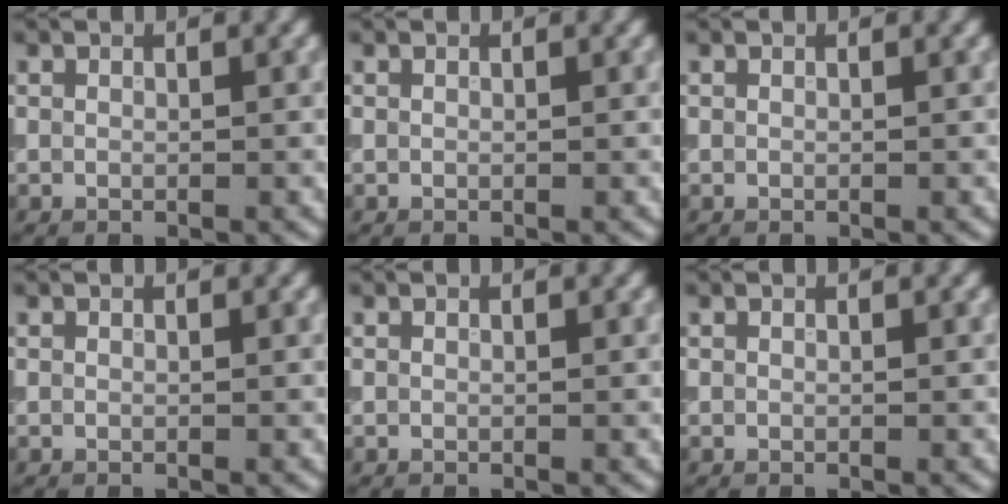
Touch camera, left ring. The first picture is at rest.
{"total": 0.0}
{"total": 0.0}
{"total": 0.0}
{"total": 0.0}
{"total": 0.0}